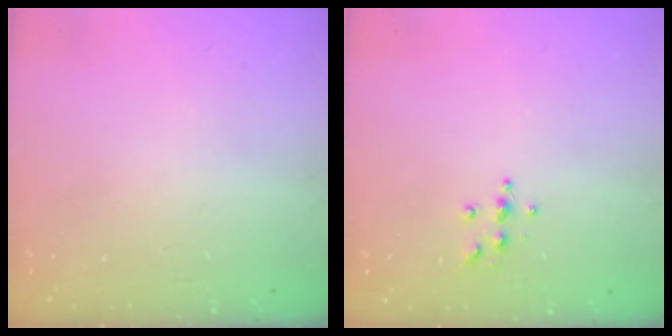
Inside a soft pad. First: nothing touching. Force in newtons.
{"total": 4.6, "press": 4.5, "slide": 0.5}